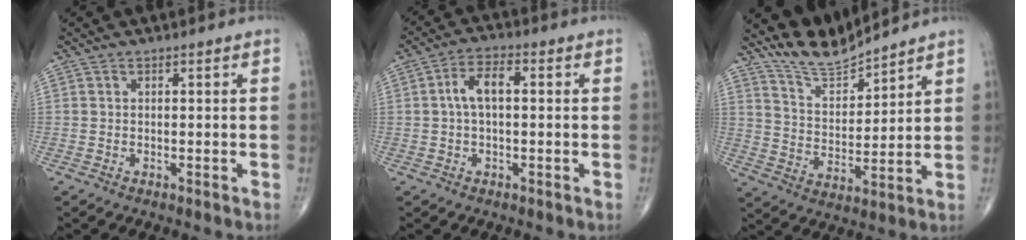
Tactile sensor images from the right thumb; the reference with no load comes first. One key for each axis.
{"total": 5.6, "fx": 0.6, "fy": 2.7, "fz": 4.9, "tx": -0.095, "ty": 0.021, "tz": 0.004}
{"total": 8.1, "fx": 8.0, "fy": 0.4, "fz": 0.6, "tx": -0.007, "ty": -0.058, "tz": 0.170}